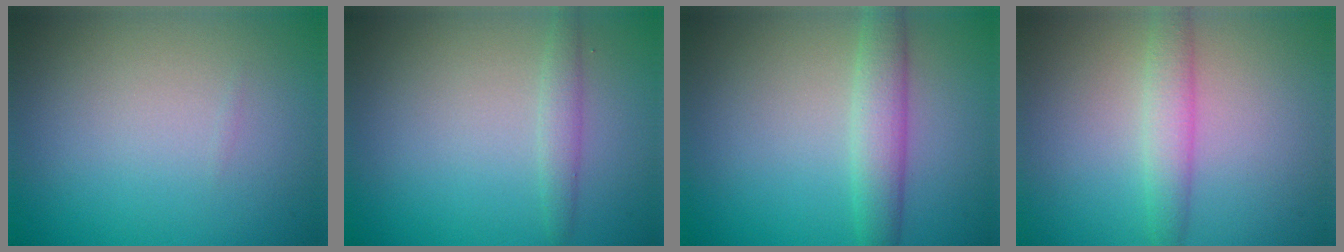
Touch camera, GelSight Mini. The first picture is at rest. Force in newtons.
{"total": 1.5, "press": 1.5, "slide": 0.1}
{"total": 3.2, "press": 3.2, "slide": 0.0}
{"total": 2.6, "press": 2.6, "slide": 0.1}